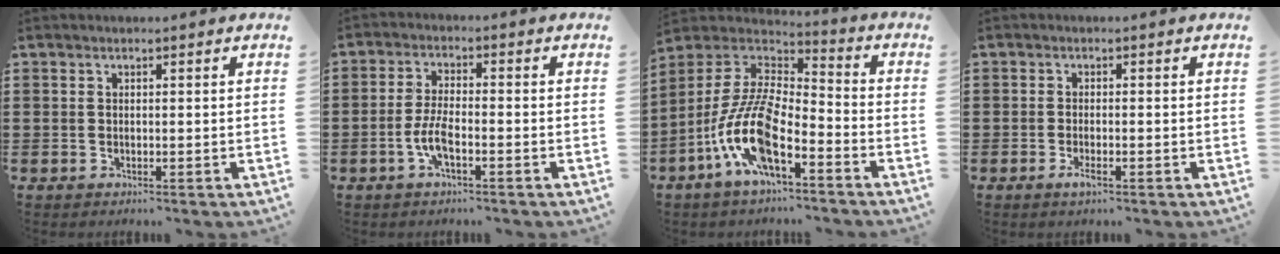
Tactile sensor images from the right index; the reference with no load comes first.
{"total": 4.7, "force": [-1.8, 1.2, 4.2], "torque": [-0.100, -0.006, -0.041]}
{"total": 13.0, "force": [-6.5, 4.5, 10.3], "torque": [-0.246, -0.011, -0.133]}
{"total": 1.7, "force": [-0.9, 0.2, 1.5], "torque": [-0.033, -0.009, -0.017]}